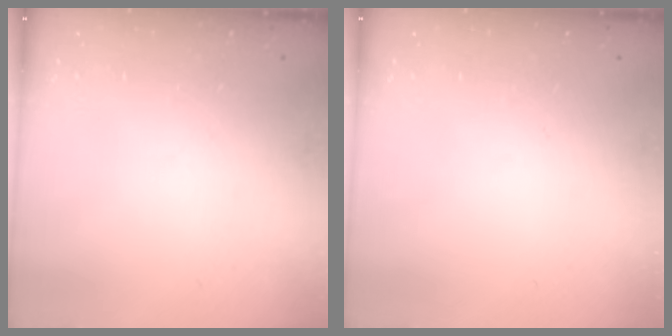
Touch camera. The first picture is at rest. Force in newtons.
{"total": 0.0}